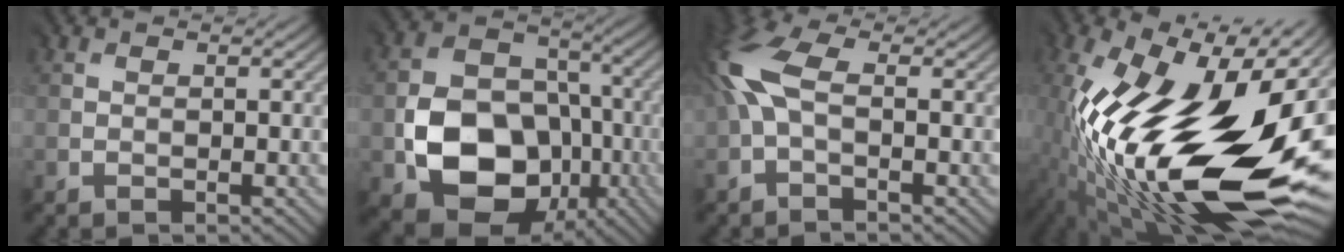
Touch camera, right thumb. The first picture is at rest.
{"total": 12.9, "force": [-4.3, 9.9, 7.2], "torque": [-0.128, -0.018, -0.084]}
{"total": 7.4, "force": [0.0, 3.4, 6.6], "torque": [-0.192, 0.016, -0.008]}
{"total": 22.4, "force": [-3.3, 9.8, 19.8], "torque": [-0.376, 0.001, -0.077]}